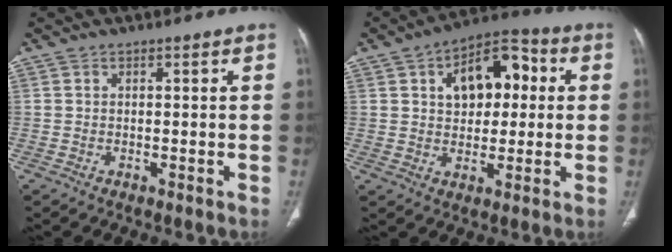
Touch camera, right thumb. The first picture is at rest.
{"total": 13.4, "force": [3.1, 8.3, 10.0], "torque": [-0.110, 0.021, 0.040]}